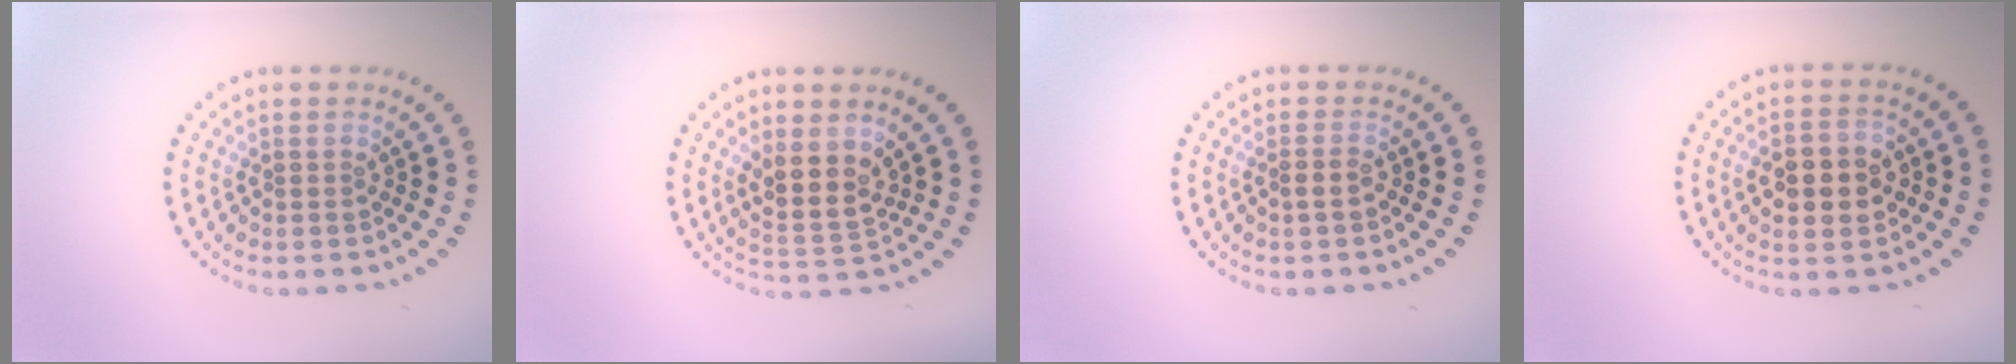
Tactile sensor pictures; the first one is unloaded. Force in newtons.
{"total": 3.2, "press": 2.7, "slide": 1.8}
{"total": 0.6, "press": 0.5, "slide": 0.3}
{"total": 5.0, "press": 5.0, "slide": 0.3}